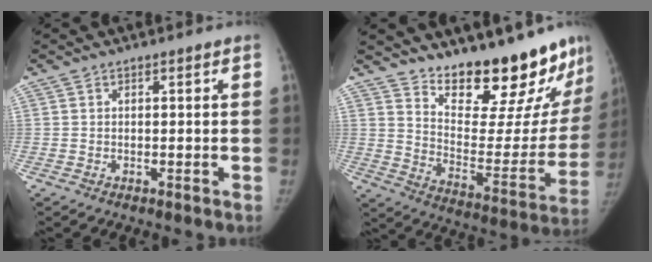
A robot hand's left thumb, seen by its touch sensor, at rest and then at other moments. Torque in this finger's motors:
{"motor_torque": [0.34, 0.42, 0.16, -0.07, 0.02]}